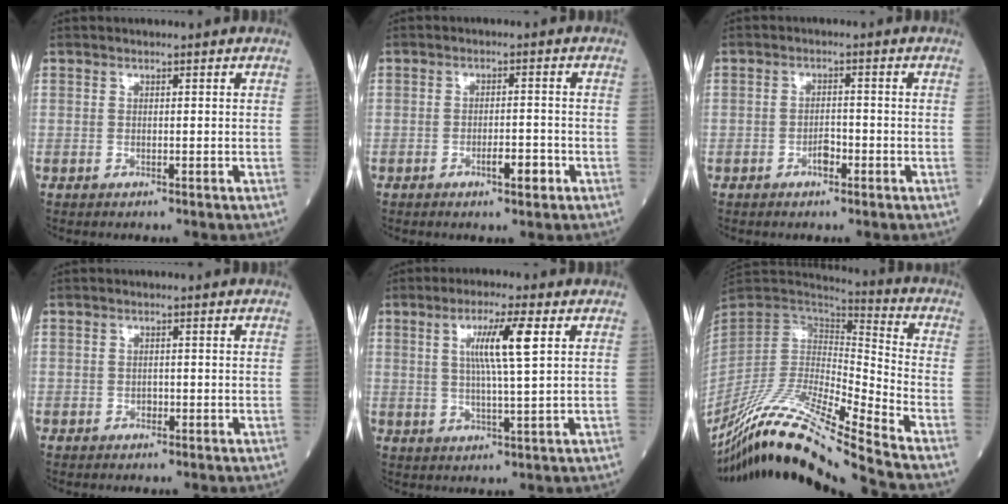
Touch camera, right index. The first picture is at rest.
{"total": 3.1, "force": [-1.6, 0.5, 2.6], "torque": [-0.041, 0.002, -0.025]}
{"total": 2.0, "force": [-1.2, 0.7, 1.4], "torque": [-0.021, 0.004, -0.022]}
{"total": 0.6, "force": [-0.4, 0.3, 0.3], "torque": [-0.005, 0.002, -0.007]}
{"total": 7.4, "force": [2.3, -0.3, 7.0], "torque": [-0.129, 0.001, 0.042]}
{"total": 22.0, "force": [-18.2, -1.1, 12.4], "torque": [-0.261, -0.027, -0.341]}